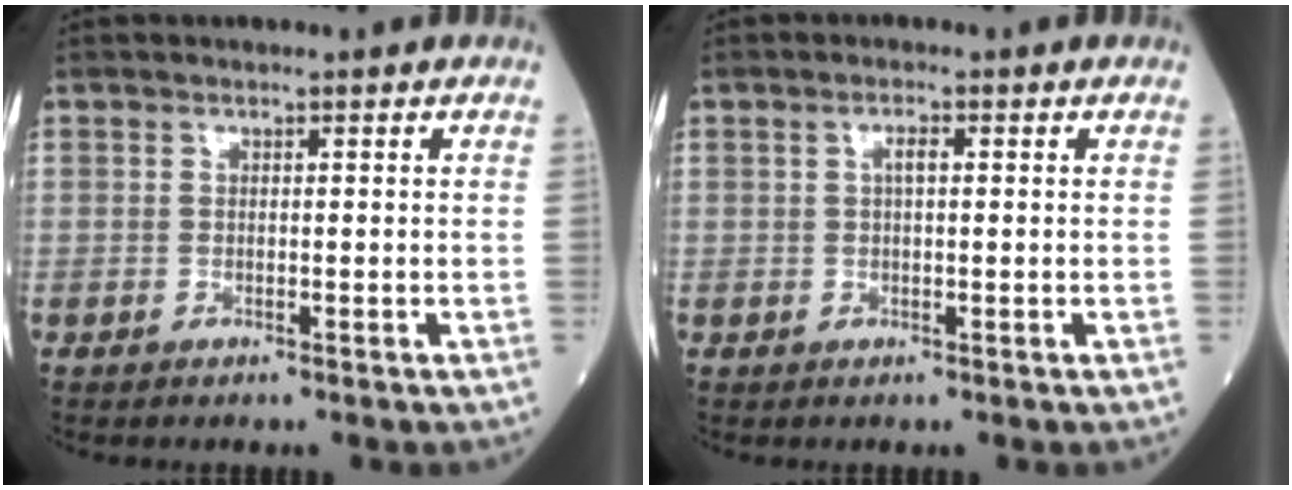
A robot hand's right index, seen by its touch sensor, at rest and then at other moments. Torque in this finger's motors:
{"motor_torque": [0.06, 0.05, 0.01, 0.04]}